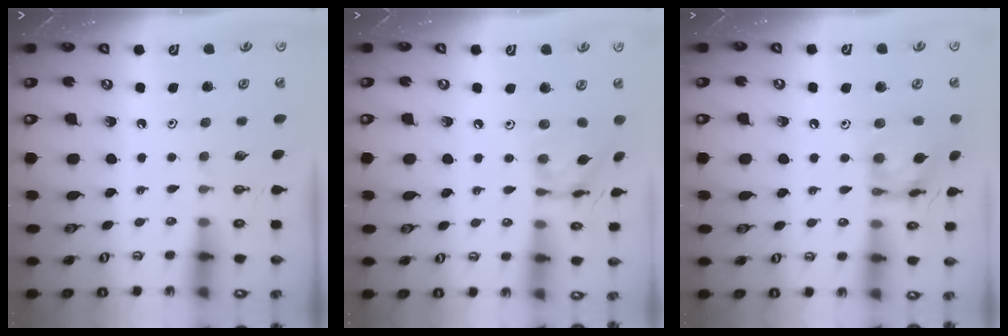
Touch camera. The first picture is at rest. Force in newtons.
{"total": 10.5, "press": 10.4, "slide": 0.8}
{"total": 13.4, "press": 13.4, "slide": 1.3}